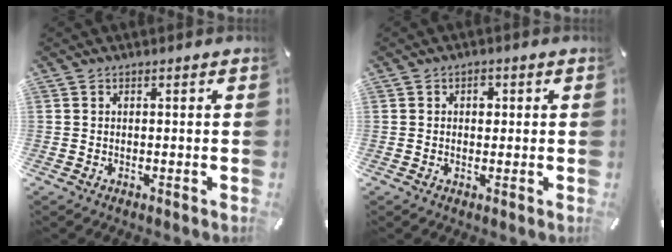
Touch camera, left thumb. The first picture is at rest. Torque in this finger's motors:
{"motor_torque": [0.49, 0.62, 0.05, -0.19, 0.02]}